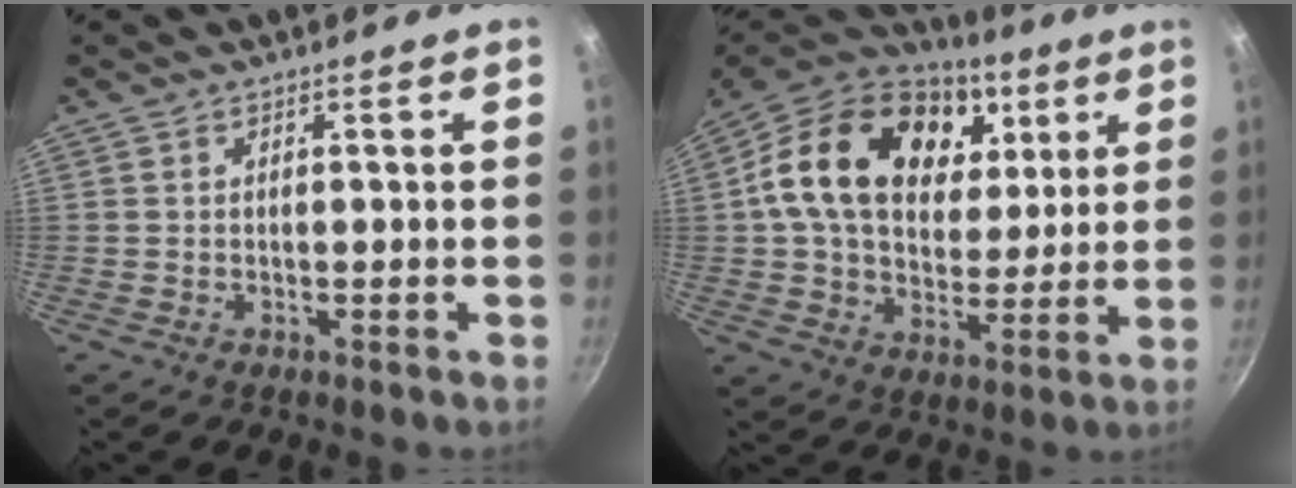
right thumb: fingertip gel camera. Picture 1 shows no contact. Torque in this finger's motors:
{"motor_torque": [0.37, 3.31, 0.93, -0.66, 0.48]}